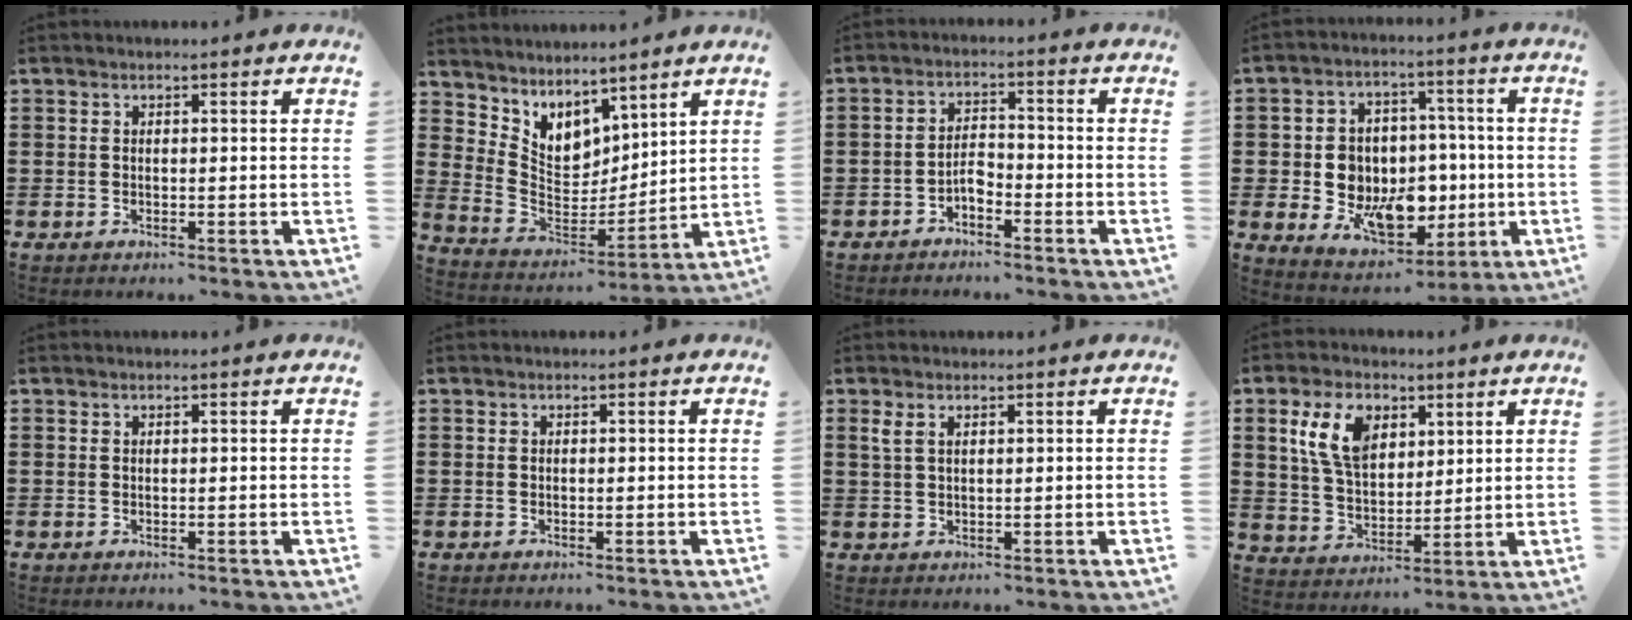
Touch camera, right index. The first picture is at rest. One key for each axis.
{"total": 5.2, "fx": 4.2, "fy": 3.1, "fz": 0.0, "tx": -0.040, "ty": -0.048, "tz": 0.077}
{"total": 2.9, "fx": -1.9, "fy": 1.2, "fz": 1.9, "tx": -0.045, "ty": 0.005, "tz": -0.042}
{"total": 10.6, "fx": -0.8, "fy": 8.7, "fz": 6.0, "tx": -0.114, "ty": 0.007, "tz": 0.000}
{"total": 0.0}
{"total": 0.0}
{"total": 1.8, "fx": 0.9, "fy": 0.8, "fz": 1.3, "tx": -0.029, "ty": 0.004, "tz": 0.015}
{"total": 8.8, "fx": 4.0, "fy": 5.5, "fz": 5.6, "tx": -0.124, "ty": 0.017, "tz": 0.073}